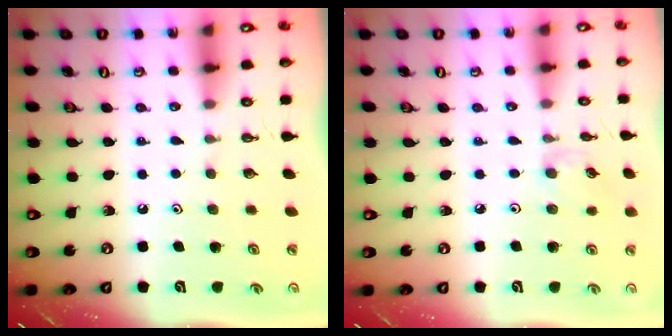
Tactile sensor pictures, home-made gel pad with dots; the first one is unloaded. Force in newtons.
{"total": 3.4, "press": 3.4, "slide": 0.6}